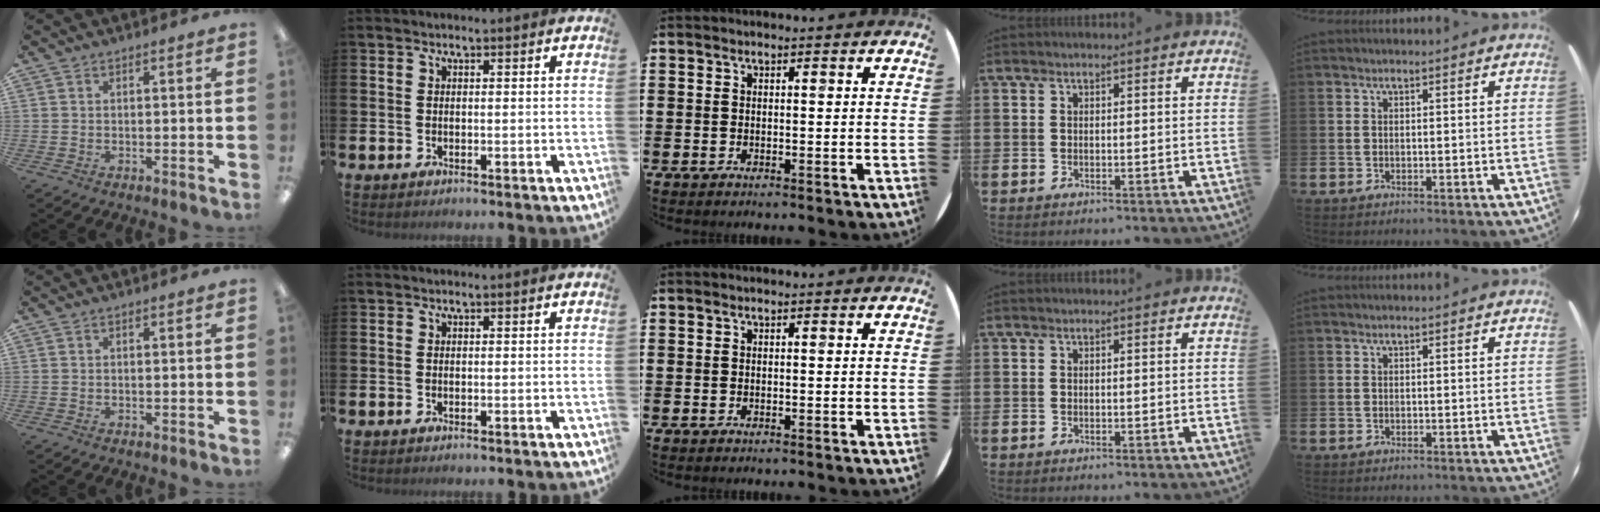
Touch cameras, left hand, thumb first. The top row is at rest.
{}